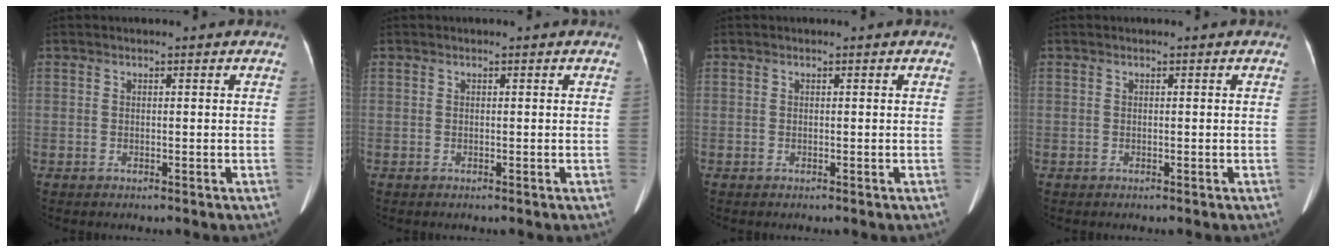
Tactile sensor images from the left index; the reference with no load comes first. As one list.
[{"total": 0.0}, {"total": 0.0}, {"total": 0.0}]